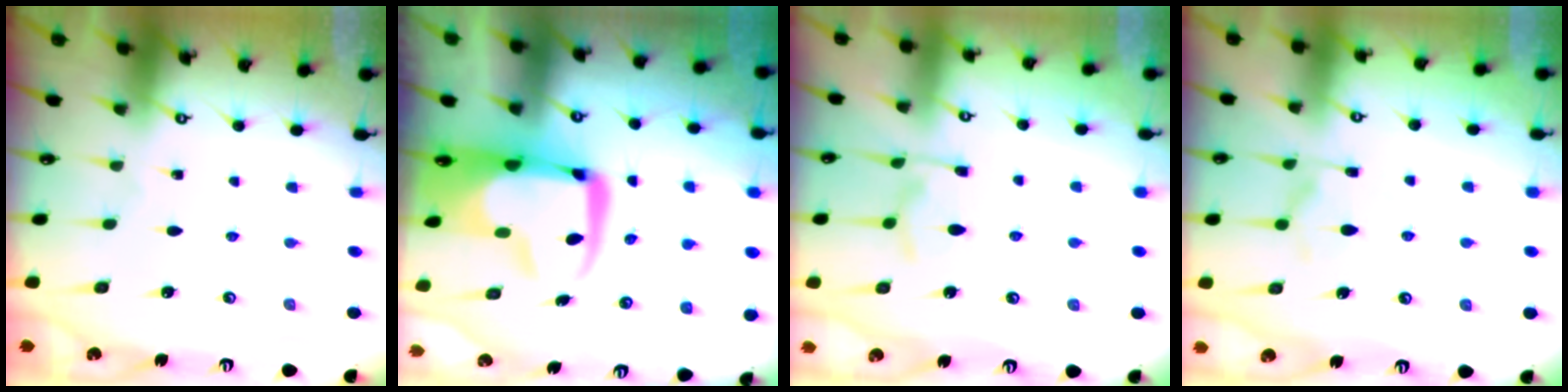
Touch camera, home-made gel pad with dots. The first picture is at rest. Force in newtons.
{"total": 5.6, "press": 5.5, "slide": 1.0}
{"total": 10.1, "press": 10.0, "slide": 1.2}
{"total": 3.5, "press": 3.3, "slide": 1.3}